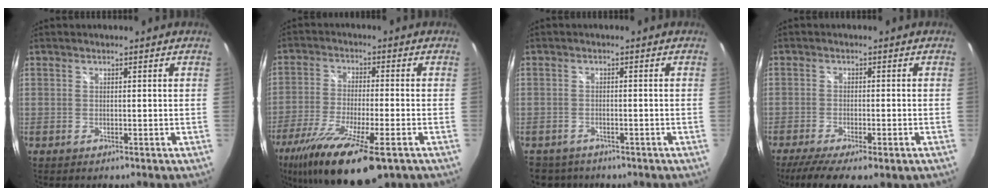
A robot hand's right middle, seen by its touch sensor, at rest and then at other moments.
{"total": 18.5, "force": [-11.7, 4.6, 13.6], "torque": [-0.270, -0.064, -0.202]}
{"total": 6.1, "force": [-4.7, 3.5, 1.5], "torque": [-0.042, -0.008, -0.071]}
{"total": 10.3, "force": [-7.0, 2.5, 7.1], "torque": [-0.144, -0.039, -0.109]}